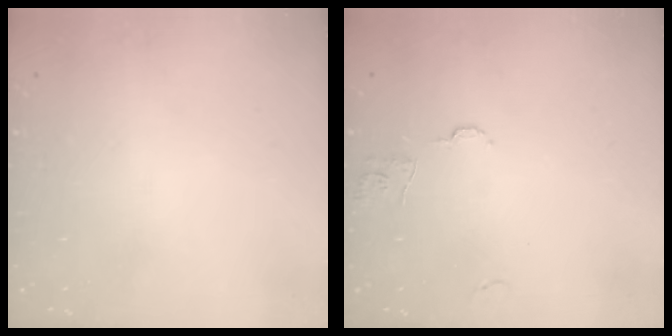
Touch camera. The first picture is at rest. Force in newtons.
{"total": 6.4, "press": 6.3, "slide": 0.6}